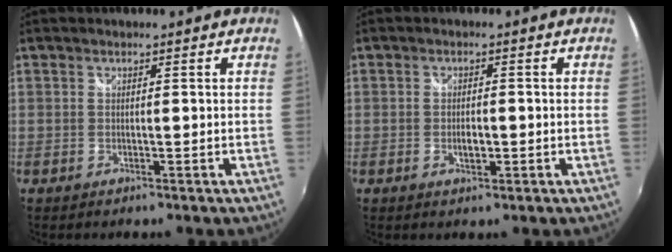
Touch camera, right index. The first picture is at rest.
{"total": 2.5, "force": [-0.6, 1.2, 2.1], "torque": [-0.037, -0.001, -0.010]}